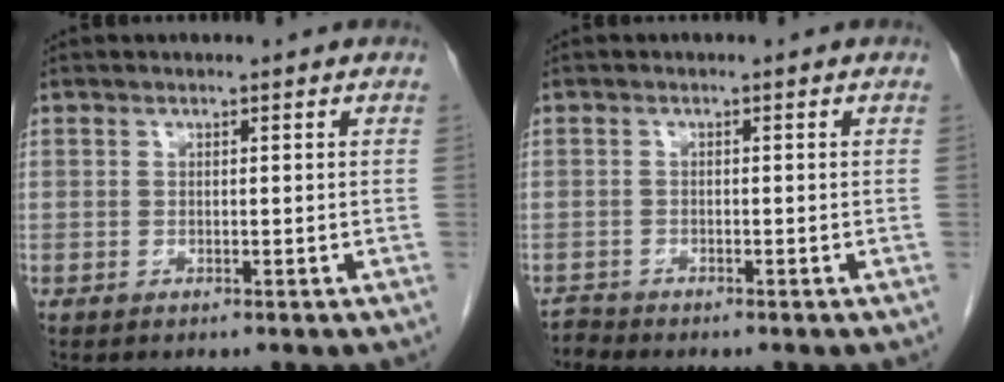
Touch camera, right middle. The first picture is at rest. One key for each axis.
{"total": 1.4, "fx": -1.1, "fy": -0.4, "fz": -0.7, "tx": 0.015, "ty": -0.011, "tz": -0.022}